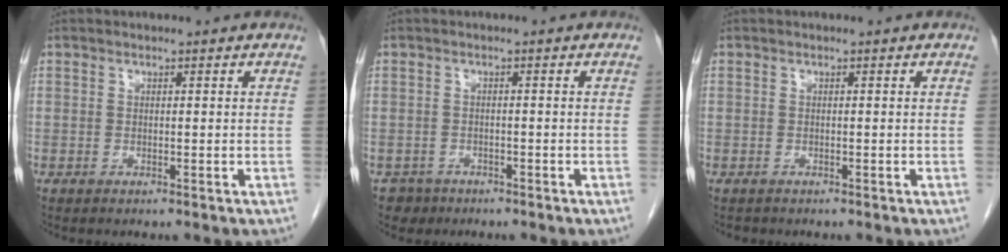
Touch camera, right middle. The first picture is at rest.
{"total": 2.3, "force": [-1.6, 1.6, -0.3], "torque": [0.000, 0.007, -0.026]}
{"total": 0.5, "force": [-0.5, 0.2, 0.0], "torque": [-0.012, -0.002, -0.009]}